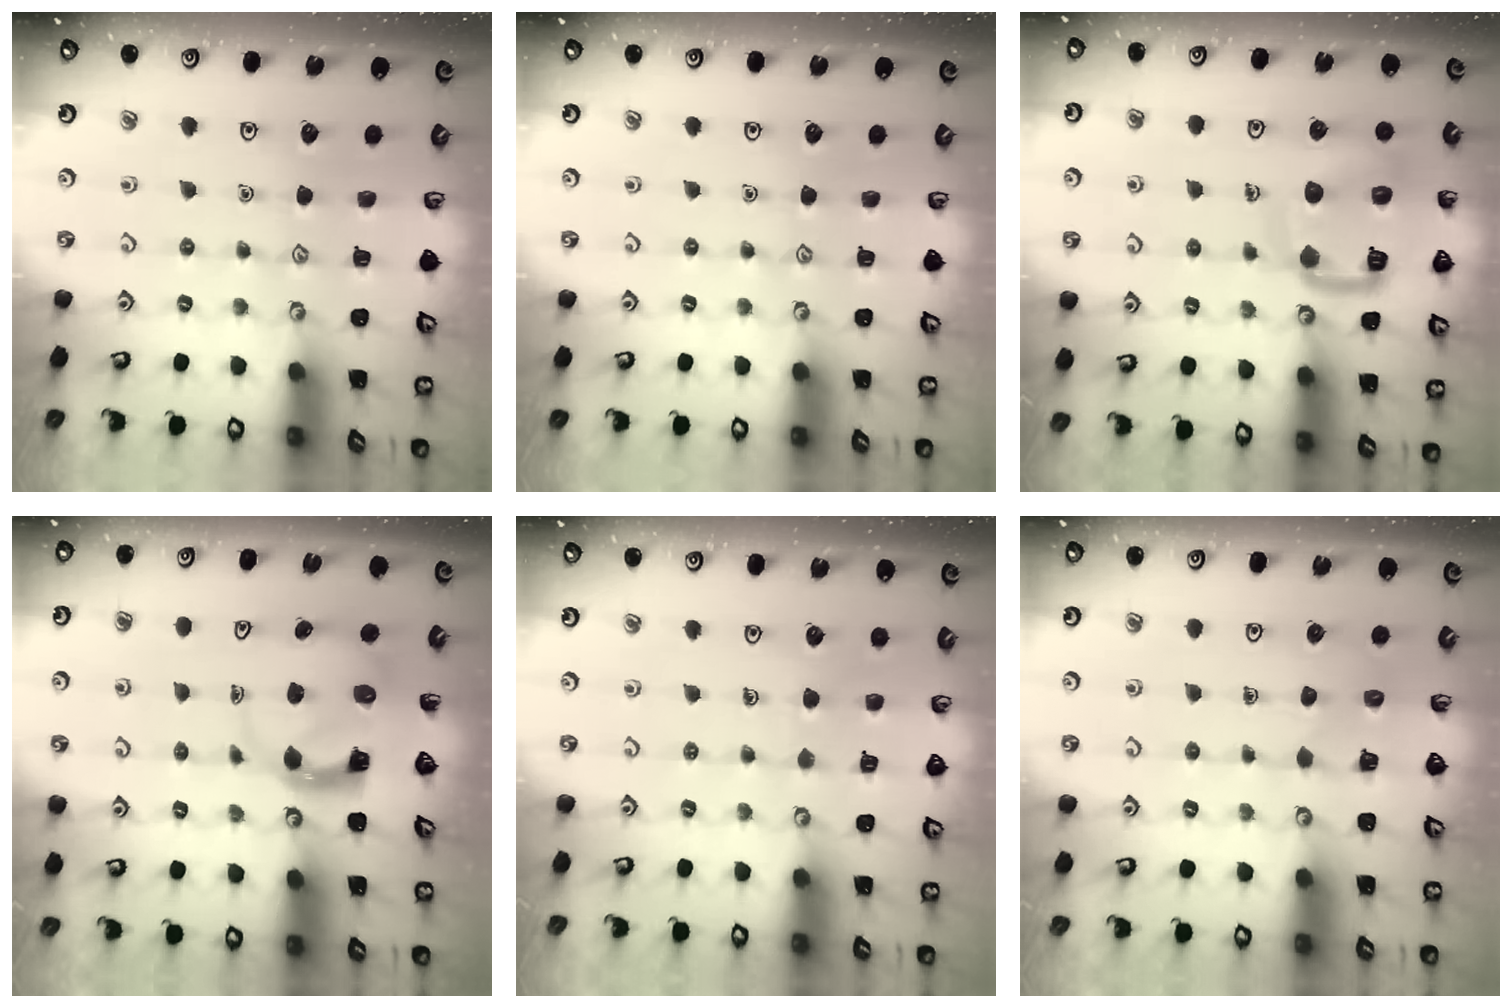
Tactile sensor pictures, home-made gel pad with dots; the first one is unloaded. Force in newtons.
{"total": 0.0}
{"total": 13.7, "press": 13.7, "slide": 1.4}
{"total": 3.7, "press": 3.6, "slide": 0.5}
{"total": 3.7, "press": 3.7, "slide": 0.2}
{"total": 2.5, "press": 2.5, "slide": 0.1}